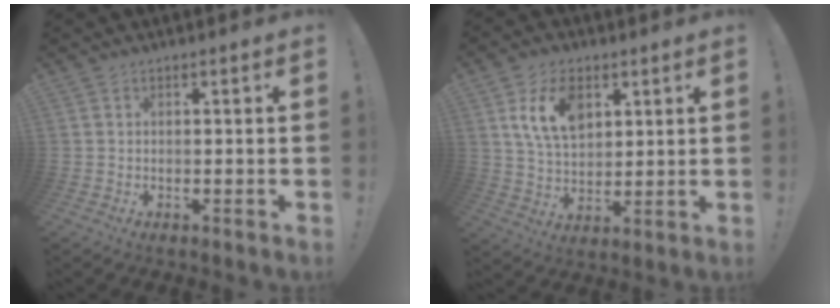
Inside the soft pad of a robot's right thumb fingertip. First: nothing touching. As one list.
[{"total": 12.7, "force": [5.4, 8.3, 8.0], "torque": [-0.144, -0.007, 0.103]}]